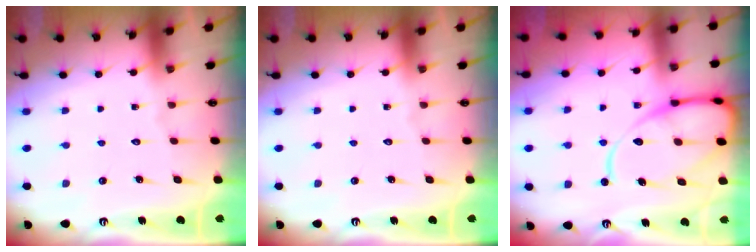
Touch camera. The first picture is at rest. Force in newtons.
{"total": 0.0}
{"total": 13.8, "press": 13.7, "slide": 1.5}